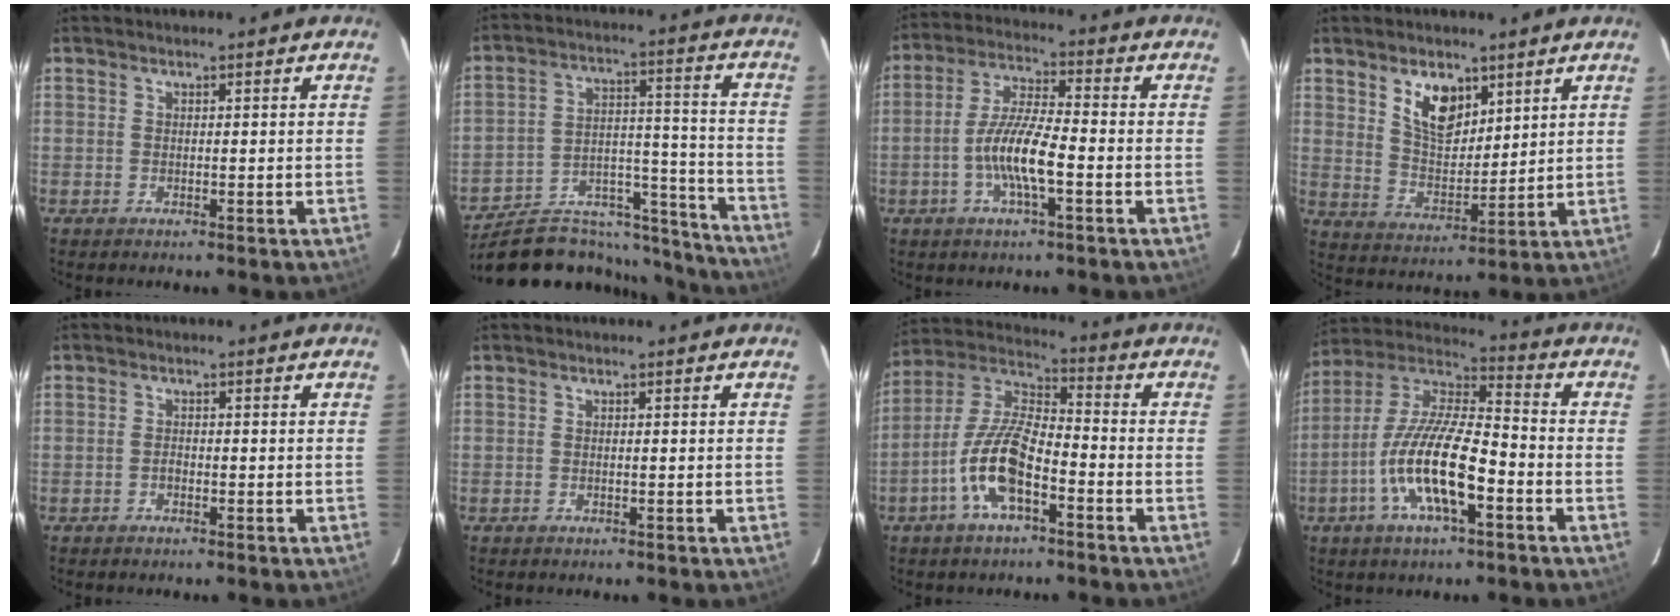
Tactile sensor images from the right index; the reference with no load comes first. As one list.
[{"total": 24.9, "force": [-22.0, 8.5, 8.0], "torque": [-0.128, 0.042, -0.302]}, {"total": 9.6, "force": [-3.1, 1.6, 9.0], "torque": [-0.181, 0.003, -0.060]}, {"total": 9.1, "force": [5.1, 5.1, 5.7], "torque": [-0.094, 0.005, 0.103]}, {"total": 1.1, "force": [-0.5, 0.8, 0.5], "torque": [-0.010, 0.003, -0.010]}, {"total": 0.0}, {"total": 12.8, "force": [-5.6, 4.5, 10.6], "torque": [-0.226, 0.003, -0.110]}, {"total": 16.5, "force": [-6.0, 4.6, 14.6], "torque": [-0.292, -0.008, -0.119]}]